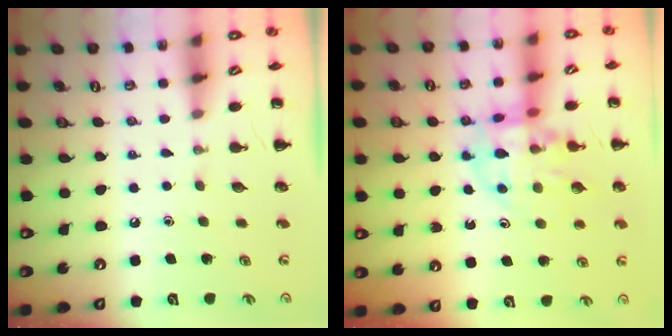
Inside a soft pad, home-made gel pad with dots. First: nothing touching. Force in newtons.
{"total": 12.2, "press": 11.9, "slide": 2.7}